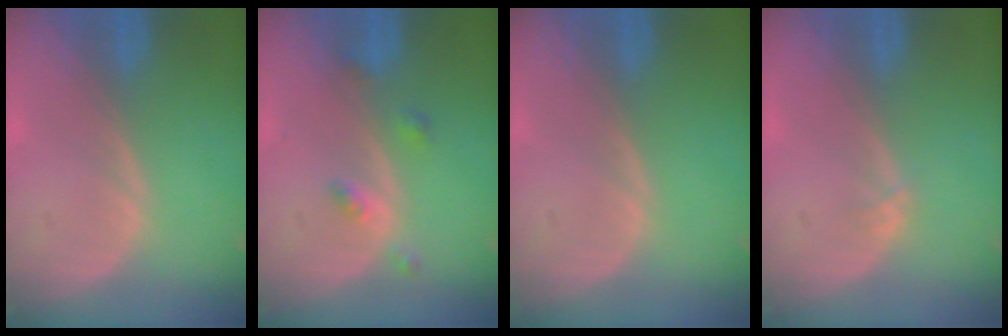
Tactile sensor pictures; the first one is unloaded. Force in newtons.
{"total": 2.5, "press": 2.5, "slide": 0.2}
{"total": 0.0}
{"total": 0.7, "press": 0.6, "slide": 0.3}